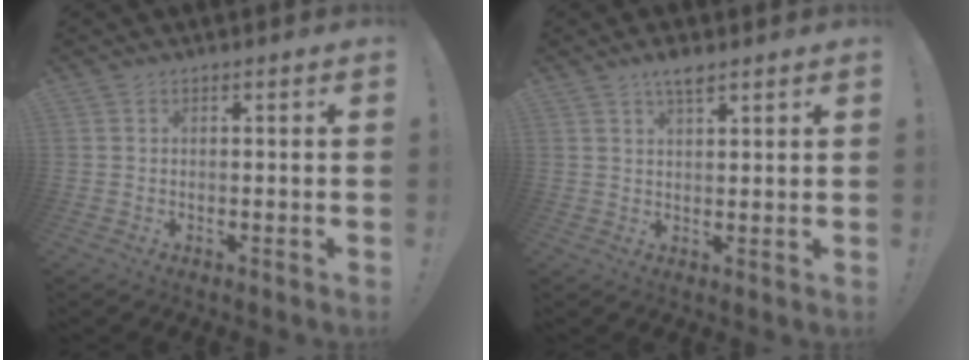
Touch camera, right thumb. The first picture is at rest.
{"total": 3.9, "force": [2.9, 0.8, 2.6], "torque": [-0.041, -0.014, 0.046]}